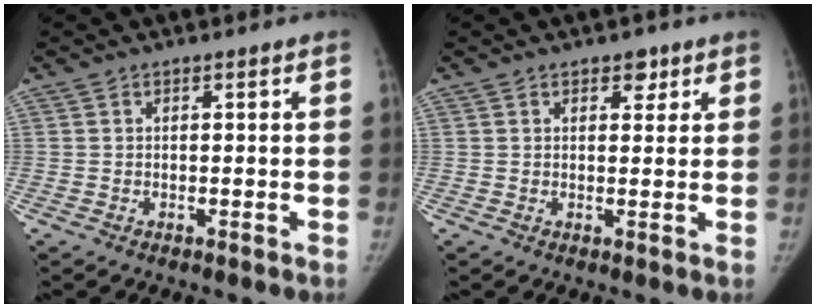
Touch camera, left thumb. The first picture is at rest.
{"total": 2.2, "force": [1.3, 1.5, 1.0], "torque": [0.003, -0.006, 0.016]}